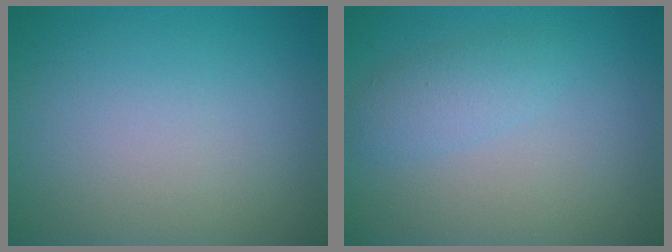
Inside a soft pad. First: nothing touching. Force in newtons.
{"total": 2.0, "press": 2.0, "slide": 0.1}